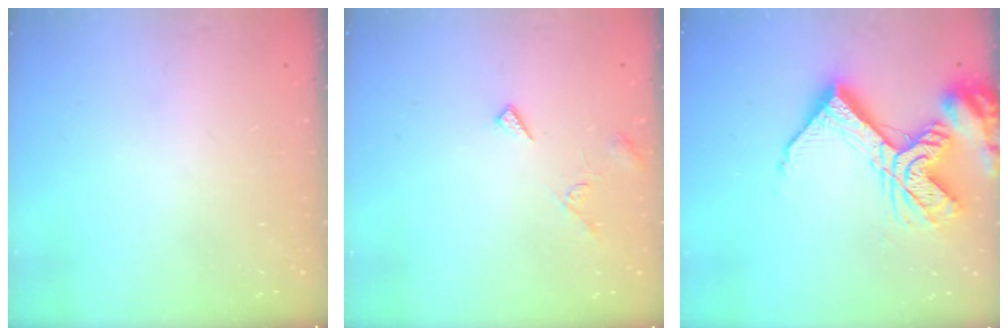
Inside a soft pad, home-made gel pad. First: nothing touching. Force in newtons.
{"total": 6.1, "press": 6.1, "slide": 0.4}
{"total": 19.5, "press": 19.4, "slide": 2.2}